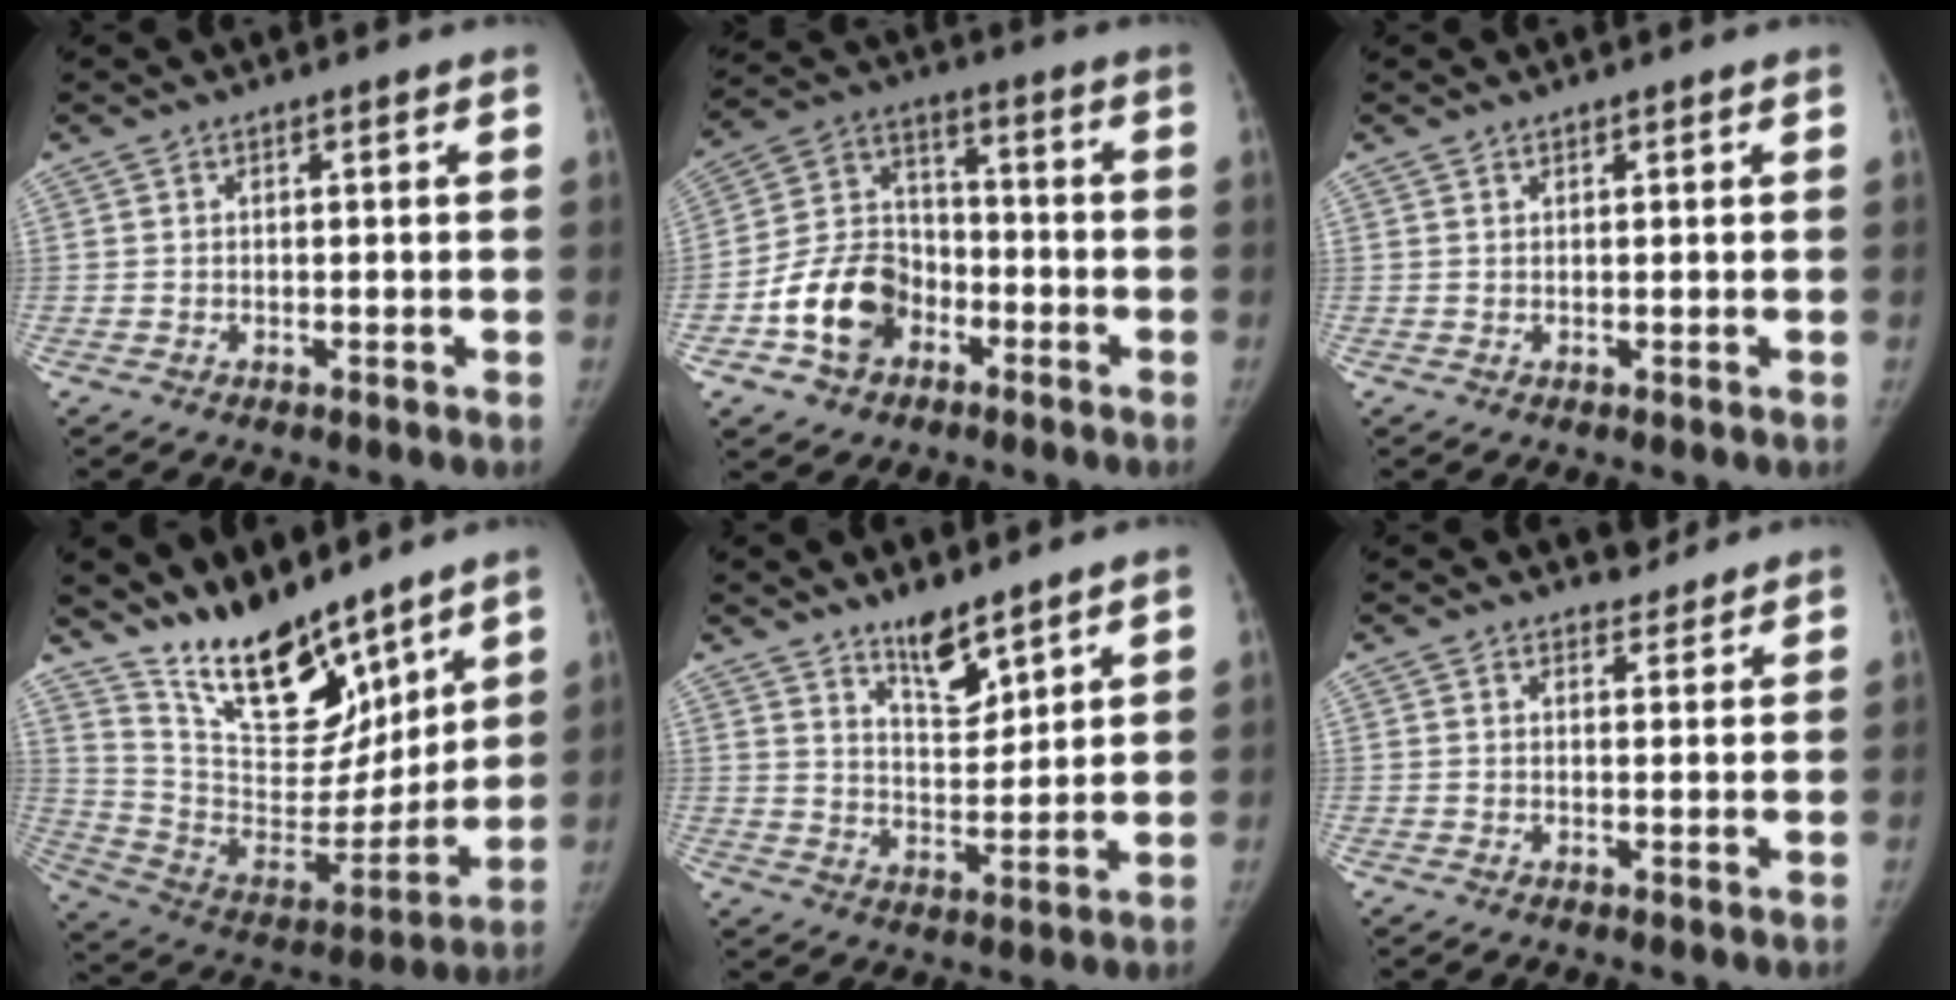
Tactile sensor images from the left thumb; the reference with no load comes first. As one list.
[{"total": 13.4, "force": [-5.6, 10.2, 6.8], "torque": [-0.094, 0.045, -0.103]}, {"total": 0.6, "force": [0.5, 0.3, 0.1], "torque": [0.001, -0.004, 0.007]}, {"total": 21.2, "force": [16.1, 8.8, 10.7], "torque": [-0.131, -0.096, 0.288]}, {"total": 8.1, "force": [6.2, 2.8, 4.3], "torque": [-0.049, -0.054, 0.111]}, {"total": 2.5, "force": [2.2, 1.1, -0.1], "torque": [0.017, -0.016, 0.029]}]